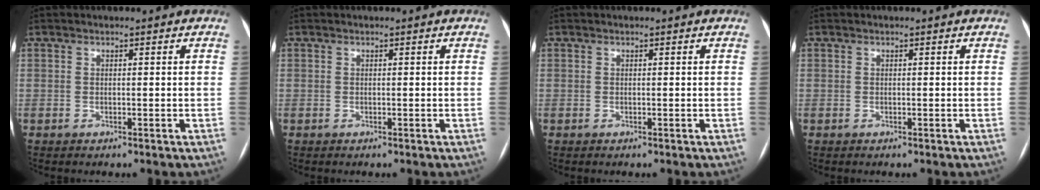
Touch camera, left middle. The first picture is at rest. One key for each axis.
{"total": 0.0}
{"total": 0.0}
{"total": 0.0}